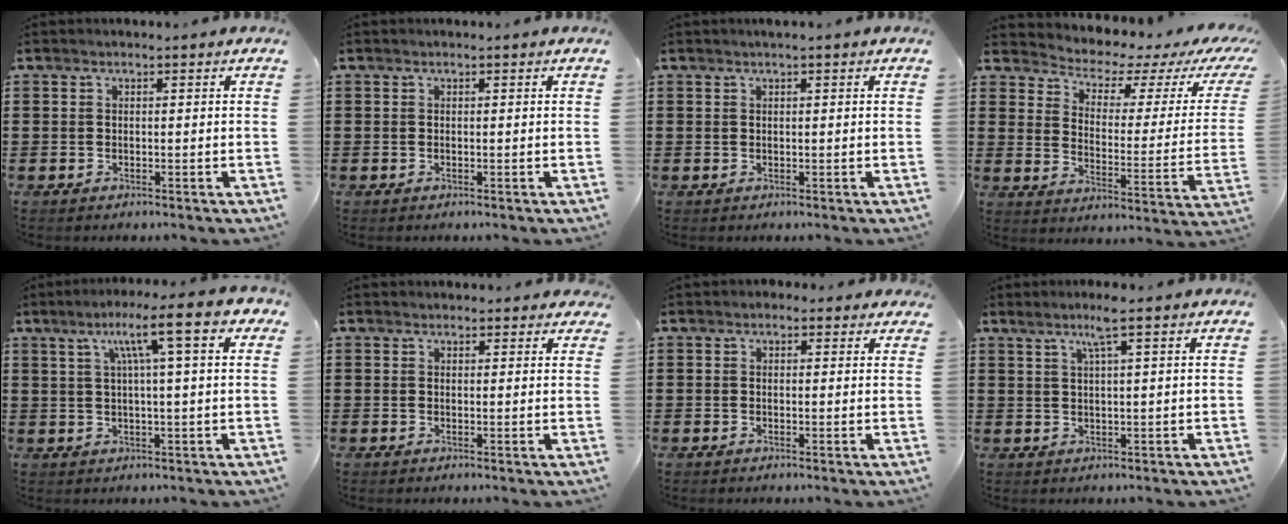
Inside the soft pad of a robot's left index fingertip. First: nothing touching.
{"total": 0.0}
{"total": 0.7, "force": [0.4, -0.1, 0.5], "torque": [-0.008, -0.001, 0.008]}
{"total": 3.5, "force": [2.9, 1.3, 1.4], "torque": [-0.051, -0.027, 0.040]}
{"total": 9.5, "force": [3.9, 0.4, 8.6], "torque": [-0.167, 0.004, 0.058]}
{"total": 1.4, "force": [1.3, 0.7, 0.2], "torque": [0.002, 0.002, 0.023]}
{"total": 1.3, "force": [0.7, 1.0, 0.4], "torque": [-0.002, 0.005, 0.011]}
{"total": 3.9, "force": [2.2, -0.3, 3.2], "torque": [-0.068, 0.001, 0.035]}